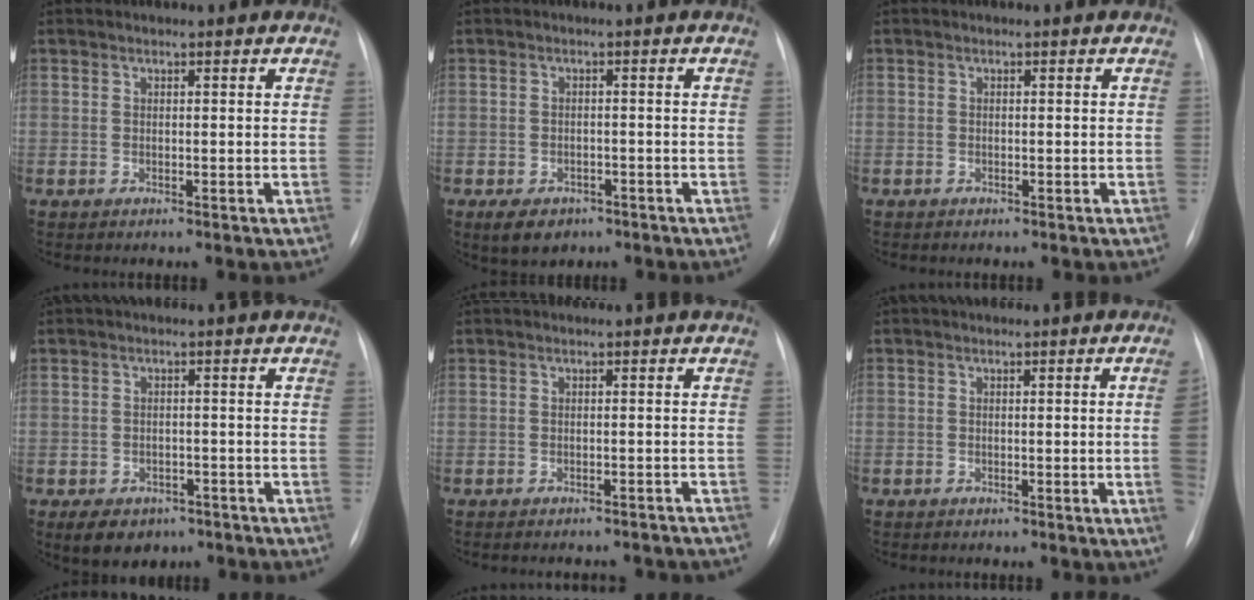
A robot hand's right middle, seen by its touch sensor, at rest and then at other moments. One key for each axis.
{"total": 5.0, "fx": -3.2, "fy": 3.2, "fz": 2.1, "tx": -0.033, "ty": -0.001, "tz": -0.040}
{"total": 0.0}
{"total": 6.7, "fx": -4.5, "fy": 4.4, "fz": 2.5, "tx": -0.036, "ty": 0.005, "tz": -0.058}
{"total": 9.8, "fx": -9.0, "fy": 2.4, "fz": 3.0, "tx": -0.035, "ty": 0.006, "tz": -0.092}
{"total": 2.9, "fx": -0.7, "fy": -0.6, "fz": 2.8, "tx": -0.035, "ty": -0.002, "tz": -0.012}